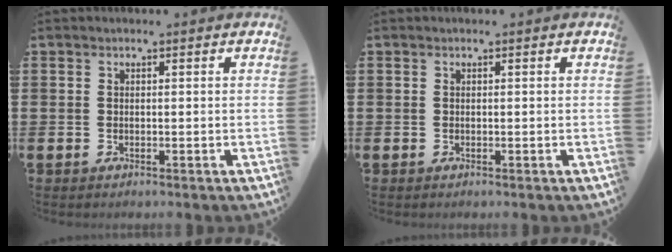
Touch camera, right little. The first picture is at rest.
{"total": 0.0}